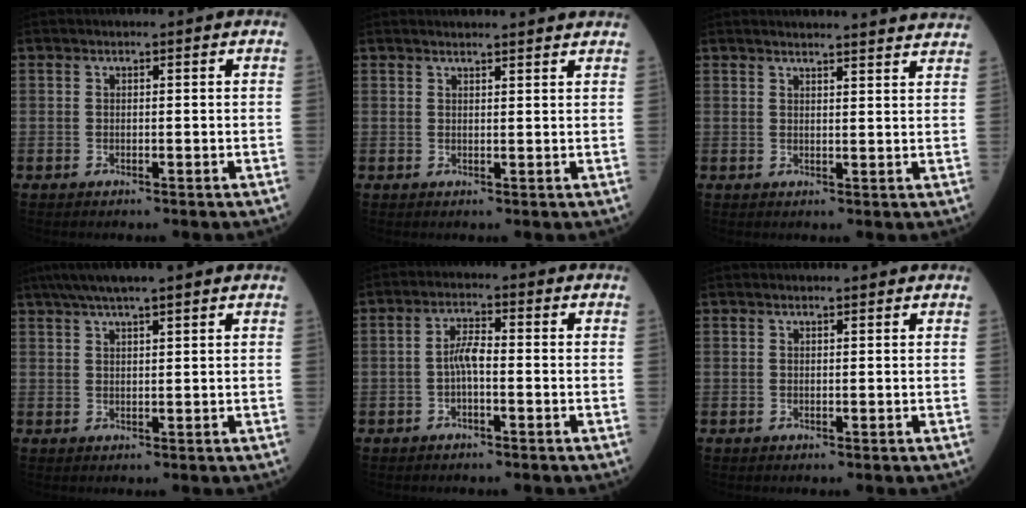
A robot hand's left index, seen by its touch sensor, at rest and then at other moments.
{"total": 7.6, "force": [7.3, 0.3, 2.3], "torque": [-0.025, 0.019, 0.072]}
{"total": 13.3, "force": [12.9, 0.1, 3.3], "torque": [-0.032, -0.022, 0.135]}
{"total": 7.8, "force": [6.1, 0.3, 4.9], "torque": [-0.082, 0.039, 0.097]}
{"total": 3.4, "force": [-0.7, 0.9, 3.2], "torque": [-0.063, 0.007, -0.013]}
{"total": 2.0, "force": [1.9, 0.1, 0.6], "torque": [-0.011, 0.012, 0.024]}